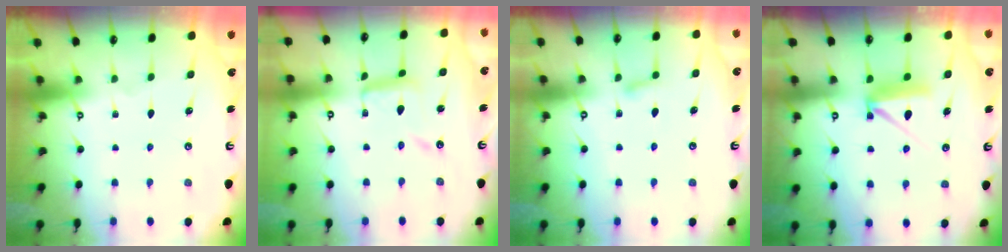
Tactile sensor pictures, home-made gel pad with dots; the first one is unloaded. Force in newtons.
{"total": 10.4, "press": 10.4, "slide": 0.9}
{"total": 6.1, "press": 6.0, "slide": 0.8}
{"total": 7.7, "press": 7.6, "slide": 0.4}